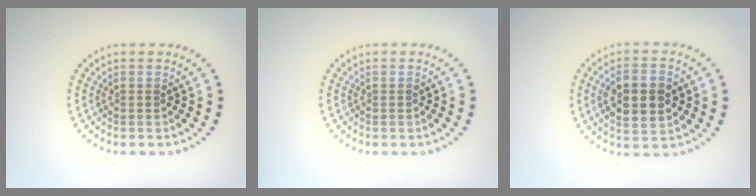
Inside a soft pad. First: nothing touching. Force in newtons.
{"total": 0.0}
{"total": 5.6, "press": 5.5, "slide": 0.5}